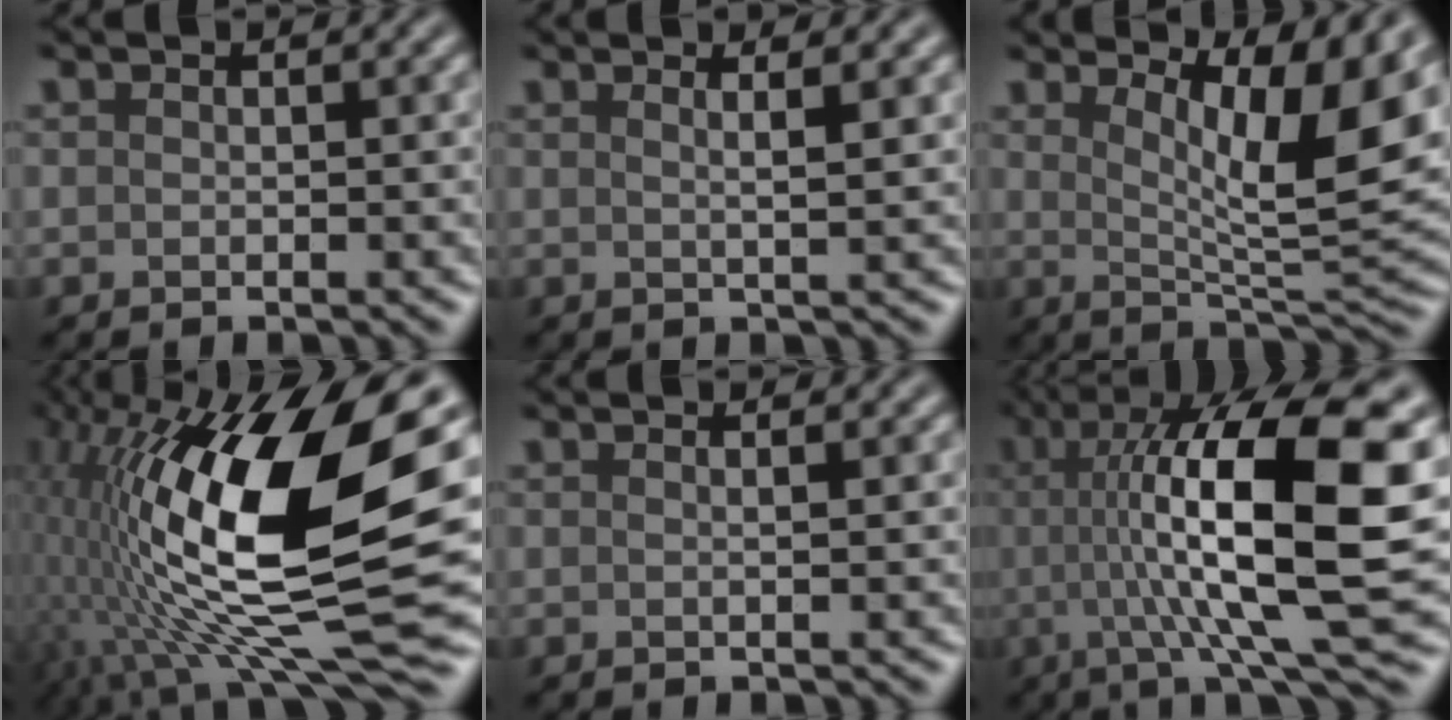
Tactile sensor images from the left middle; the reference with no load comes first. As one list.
[{"total": 2.6, "force": [1.2, 0.9, 2.1], "torque": [-0.019, 0.015, -0.010]}, {"total": 9.7, "force": [3.5, 2.4, 8.8], "torque": [-0.133, -0.001, 0.064]}, {"total": 19.3, "force": [1.5, 8.5, 17.3], "torque": [-0.330, 0.005, 0.022]}, {"total": 1.1, "force": [0.4, 0.5, 0.9], "torque": [-0.006, 0.005, -0.008]}, {"total": 14.8, "force": [1.7, 3.6, 14.2], "torque": [-0.199, 0.011, 0.025]}]